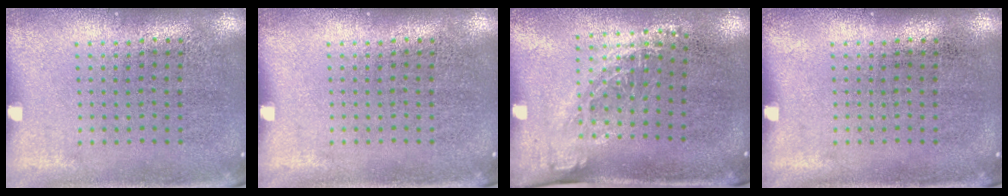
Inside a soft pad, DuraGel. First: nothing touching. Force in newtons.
{"total": 0.0}
{"total": 1.3, "press": 0.9, "slide": 0.9}
{"total": 0.0}